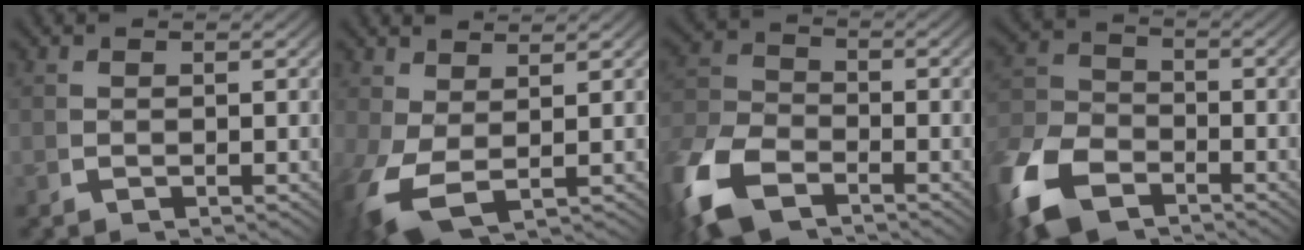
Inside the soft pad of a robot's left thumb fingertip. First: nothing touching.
{"total": 5.0, "force": [-0.4, 2.6, 4.3], "torque": [-0.099, -0.021, 0.013]}
{"total": 7.2, "force": [-3.8, 4.5, 4.2], "torque": [-0.099, -0.022, -0.058]}
{"total": 8.2, "force": [-4.6, 5.2, 4.5], "torque": [-0.101, -0.029, -0.068]}